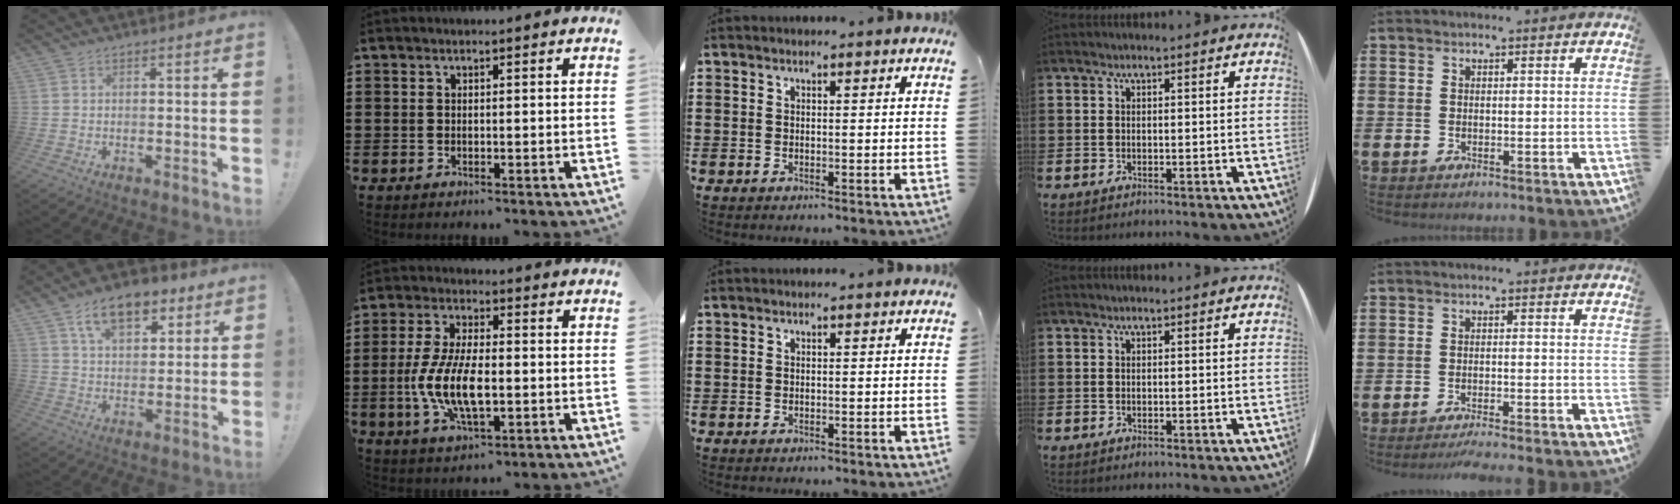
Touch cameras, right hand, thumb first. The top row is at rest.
{"thumb": {"total": 13.8, "force": [7.8, 7.9, 8.2], "torque": [-0.126, -0.025, 0.141]}, "index": {"total": 10.4, "force": [-1.9, 4.3, 9.3], "torque": [-0.204, -0.011, -0.038]}, "little": {"total": 1.7, "force": [-1.5, -0.3, 0.5], "torque": [-0.006, 0.001, -0.030]}}